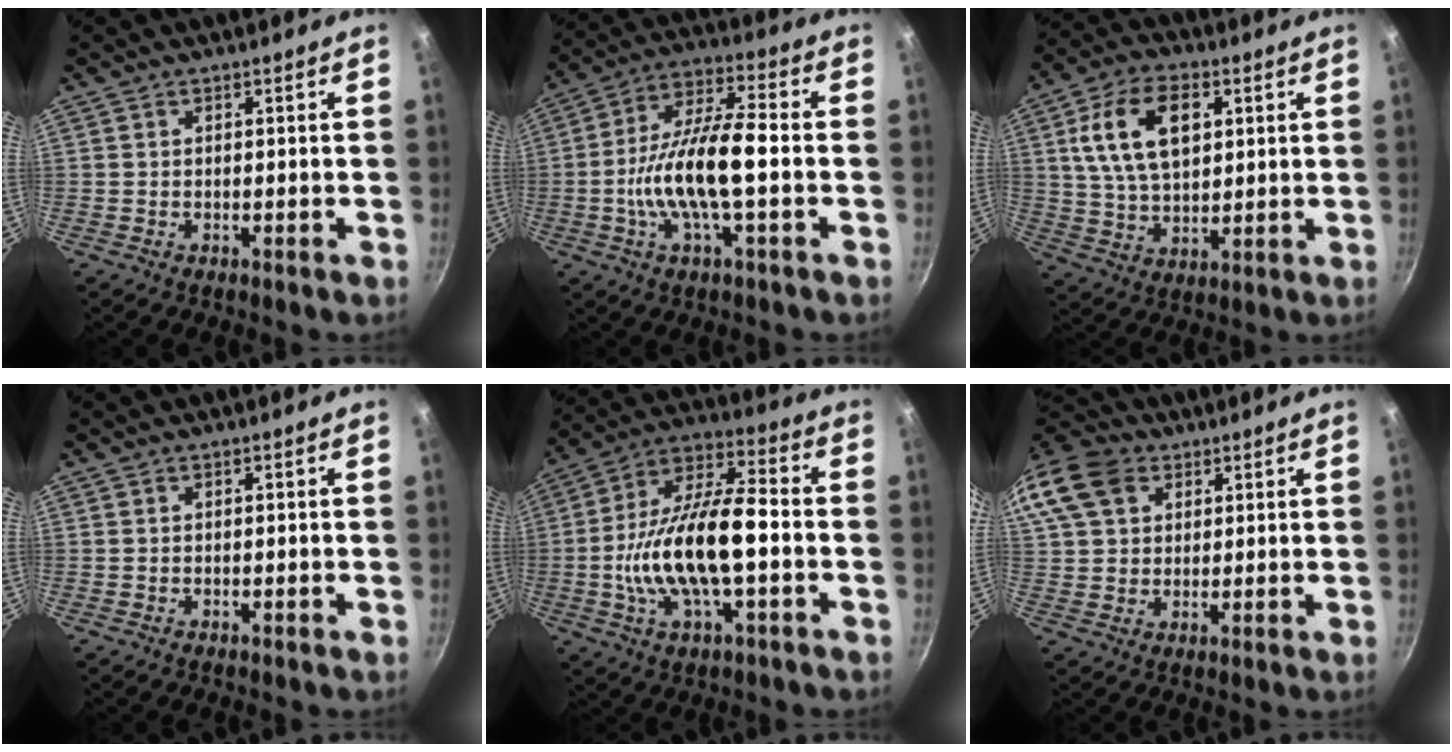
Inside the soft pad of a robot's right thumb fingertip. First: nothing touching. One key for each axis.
{"total": 15.0, "fx": -2.5, "fy": 4.7, "fz": 14.0, "tx": -0.260, "ty": 0.033, "tz": -0.056}
{"total": 14.6, "fx": 4.1, "fy": 8.8, "fz": 10.9, "tx": -0.178, "ty": -0.002, "tz": 0.075}
{"total": 0.0}
{"total": 18.8, "fx": -2.9, "fy": 7.4, "fz": 17.0, "tx": -0.307, "ty": 0.035, "tz": -0.062}
{"total": 17.6, "fx": 7.4, "fy": 13.1, "fz": 9.1, "tx": -0.201, "ty": 0.027, "tz": 0.130}